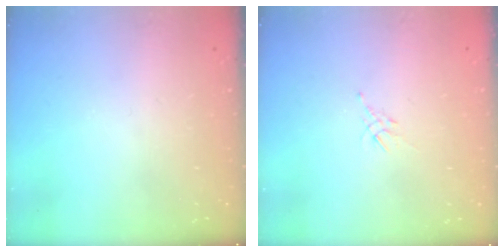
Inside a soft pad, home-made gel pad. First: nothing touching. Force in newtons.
{"total": 2.1, "press": 2.0, "slide": 0.5}